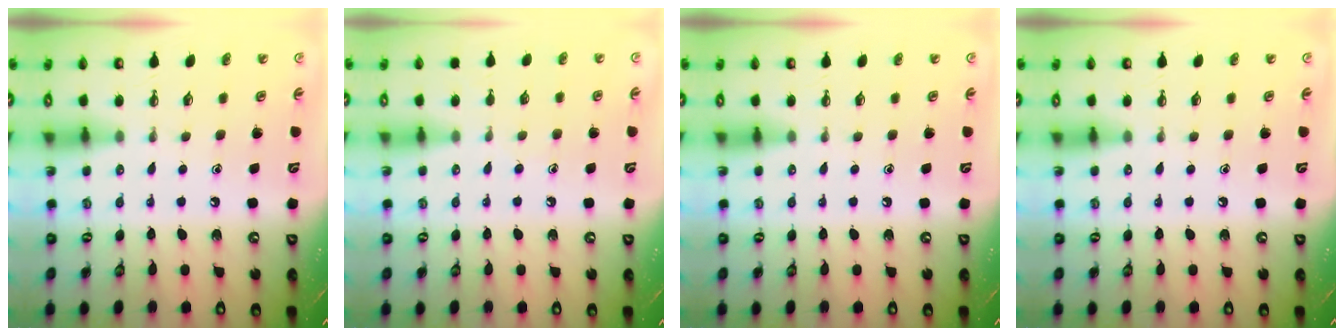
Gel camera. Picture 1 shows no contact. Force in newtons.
{"total": 3.9, "press": 3.9, "slide": 0.3}
{"total": 0.0}
{"total": 0.0}